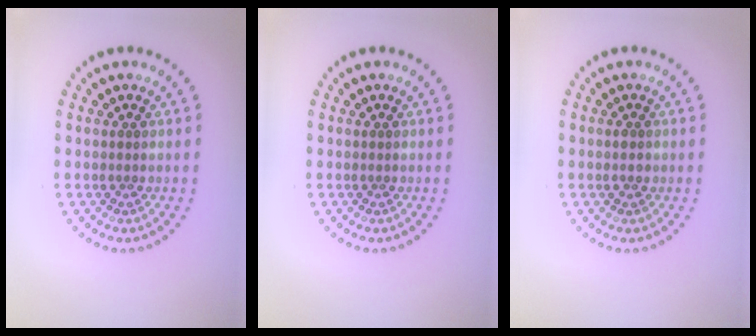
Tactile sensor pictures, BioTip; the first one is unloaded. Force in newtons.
{"total": 0.0}
{"total": 1.0, "press": 1.0, "slide": 0.1}